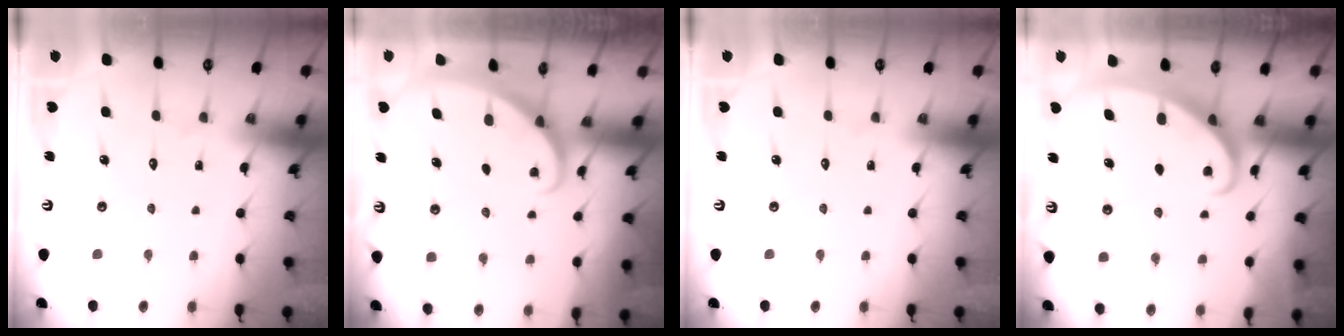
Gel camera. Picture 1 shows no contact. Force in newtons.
{"total": 2.0, "press": 2.0, "slide": 0.1}
{"total": 0.0}
{"total": 2.2, "press": 2.2, "slide": 0.3}